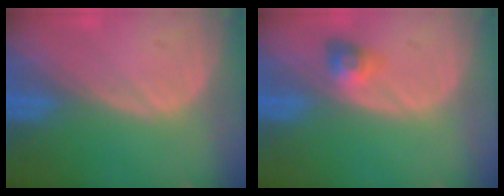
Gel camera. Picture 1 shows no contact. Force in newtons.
{"total": 3.0, "press": 2.7, "slide": 1.4}